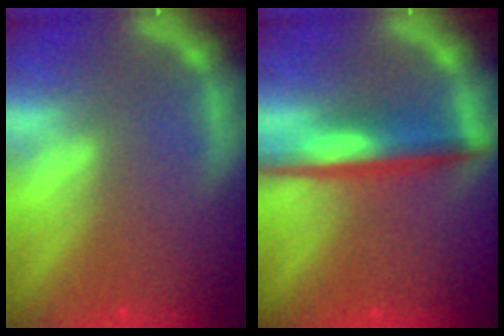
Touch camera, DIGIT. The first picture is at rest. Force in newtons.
{"total": 5.0}